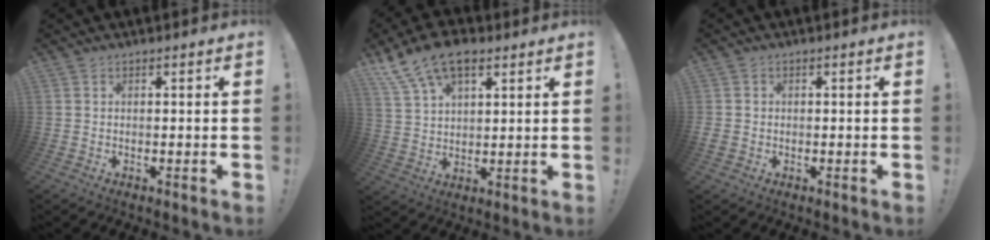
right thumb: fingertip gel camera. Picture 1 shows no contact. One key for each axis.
{"total": 12.6, "fx": 7.9, "fy": 6.5, "fz": 7.3, "tx": -0.139, "ty": -0.032, "tz": 0.151}
{"total": 1.9, "fx": -0.4, "fy": 1.7, "fz": 0.7, "tx": -0.012, "ty": 0.004, "tz": -0.005}